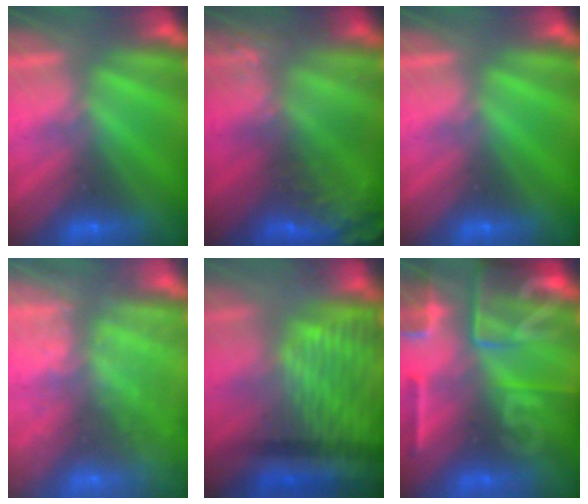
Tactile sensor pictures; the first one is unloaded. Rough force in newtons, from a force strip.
{"total": 8.5}
{"total": 0.0}
{"total": 8.0}
{"total": 3.6}
{"total": 8.1}